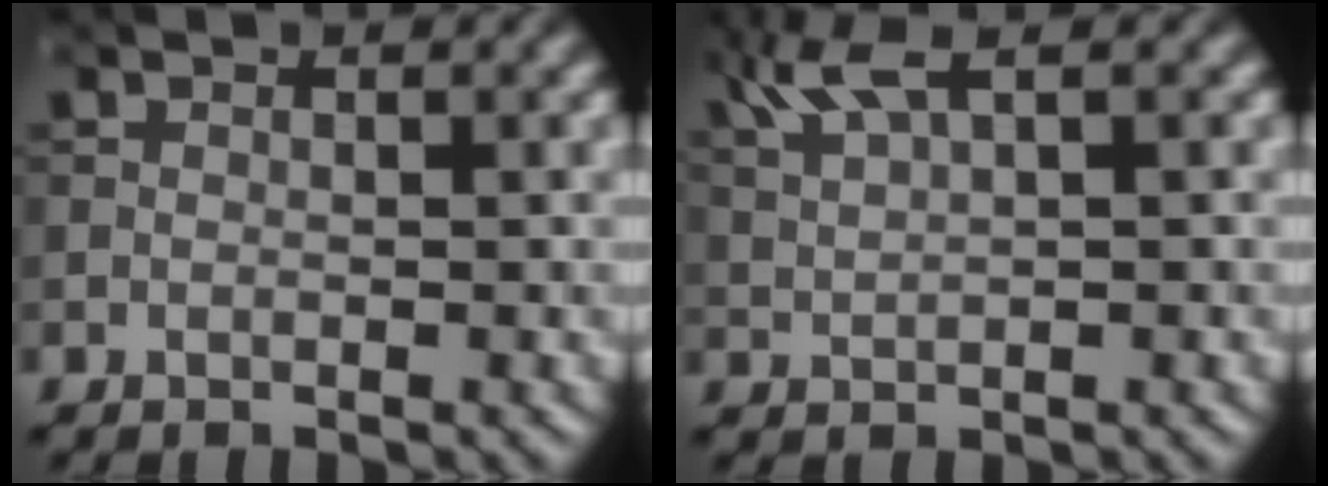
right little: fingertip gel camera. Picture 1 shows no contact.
{"total": 3.8, "force": [2.3, 0.8, 2.9], "torque": [-0.071, 0.013, 0.052]}